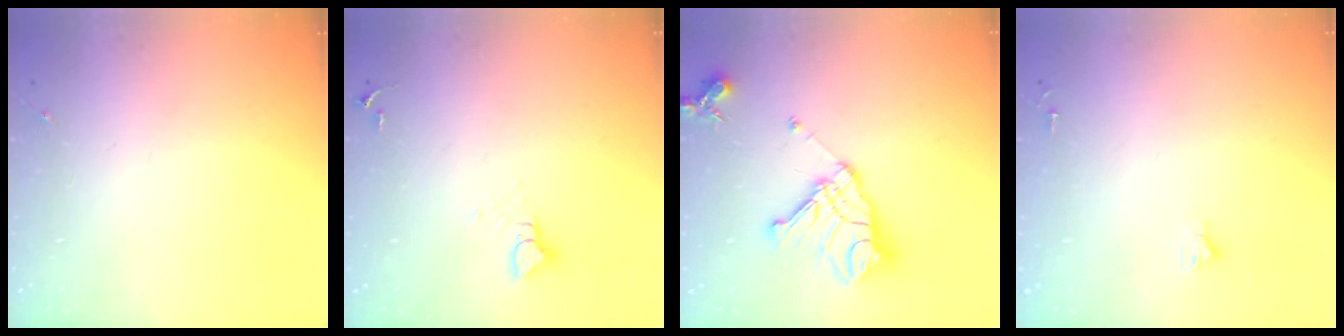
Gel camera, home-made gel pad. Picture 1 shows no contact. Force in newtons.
{"total": 3.9, "press": 3.9, "slide": 0.4}
{"total": 17.5, "press": 17.3, "slide": 2.0}
{"total": 2.4, "press": 2.4, "slide": 0.2}